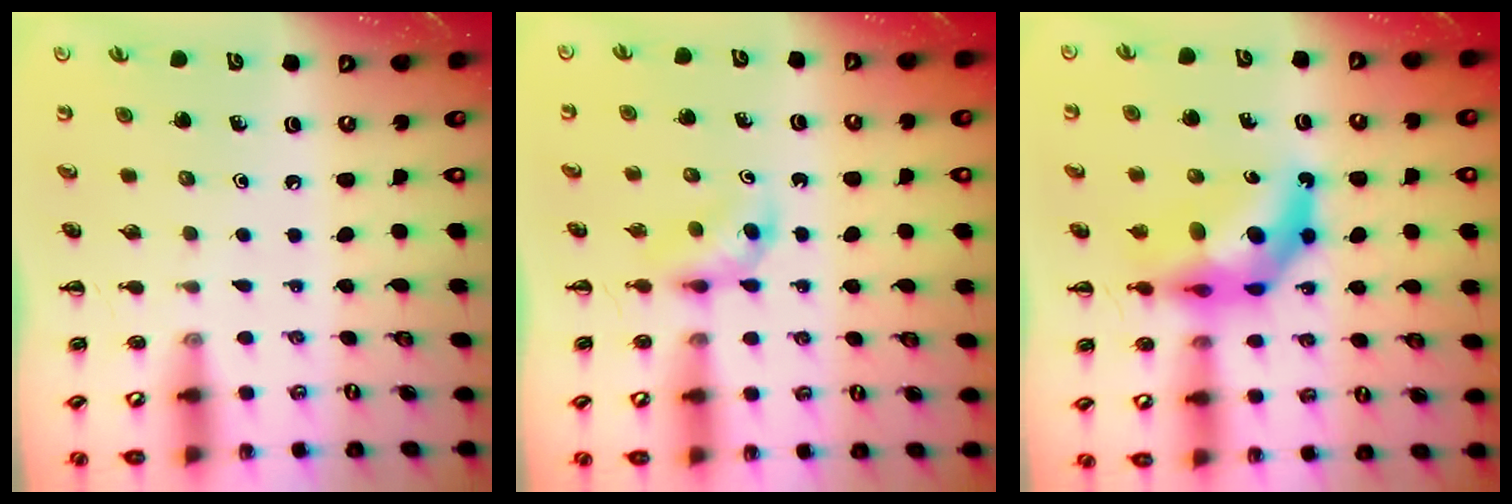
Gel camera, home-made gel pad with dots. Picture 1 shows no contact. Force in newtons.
{"total": 3.6, "press": 3.4, "slide": 1.3}
{"total": 12.0, "press": 11.5, "slide": 3.6}